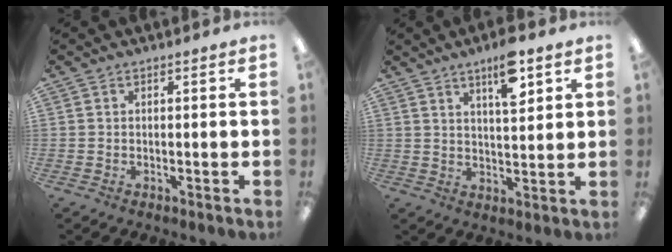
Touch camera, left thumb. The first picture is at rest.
{"total": 8.9, "force": [5.4, 2.9, 6.5], "torque": [-0.091, -0.026, 0.085]}